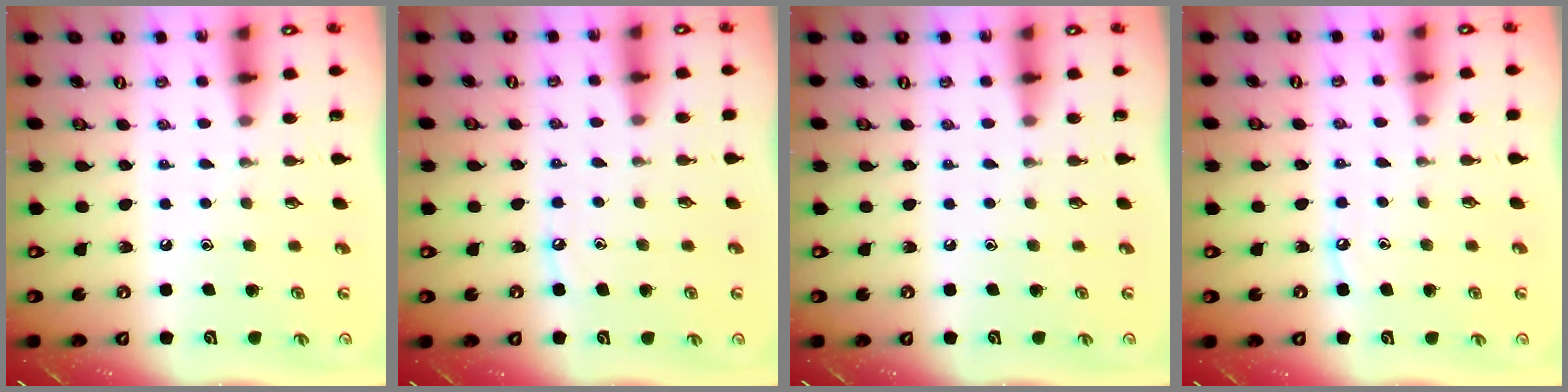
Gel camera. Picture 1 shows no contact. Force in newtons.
{"total": 4.4, "press": 4.4, "slide": 0.6}
{"total": 0.0}
{"total": 4.4, "press": 4.4, "slide": 0.6}